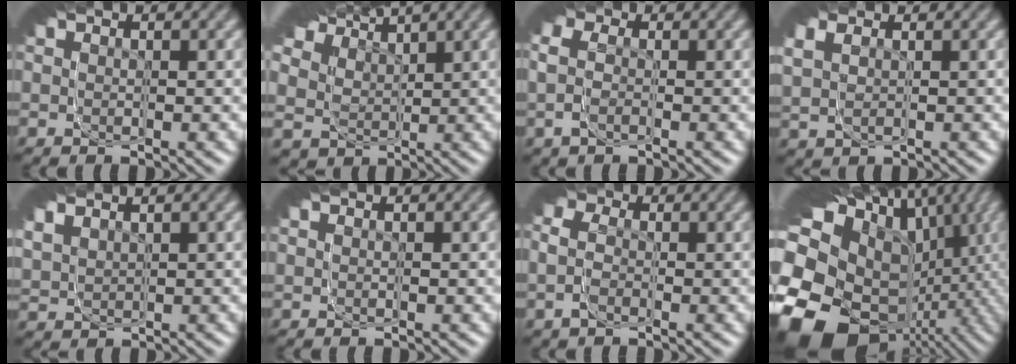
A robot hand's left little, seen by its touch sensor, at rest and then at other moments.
{"total": 10.7, "force": [0.2, 8.2, 6.9], "torque": [-0.108, 0.004, -0.007]}
{"total": 3.4, "force": [0.4, 2.2, 2.5], "torque": [-0.011, 0.016, -0.006]}
{"total": 6.2, "force": [1.1, 5.1, 3.2], "torque": [-0.085, 0.003, 0.011]}
{"total": 6.7, "force": [1.5, 5.4, 3.7], "torque": [-0.093, 0.010, 0.018]}
{"total": 0.0}
{"total": 4.8, "force": [0.2, 3.6, 3.2], "torque": [-0.014, 0.012, -0.013]}
{"total": 27.3, "force": [-5.9, 17.3, 20.3], "torque": [-0.305, -0.040, -0.087]}